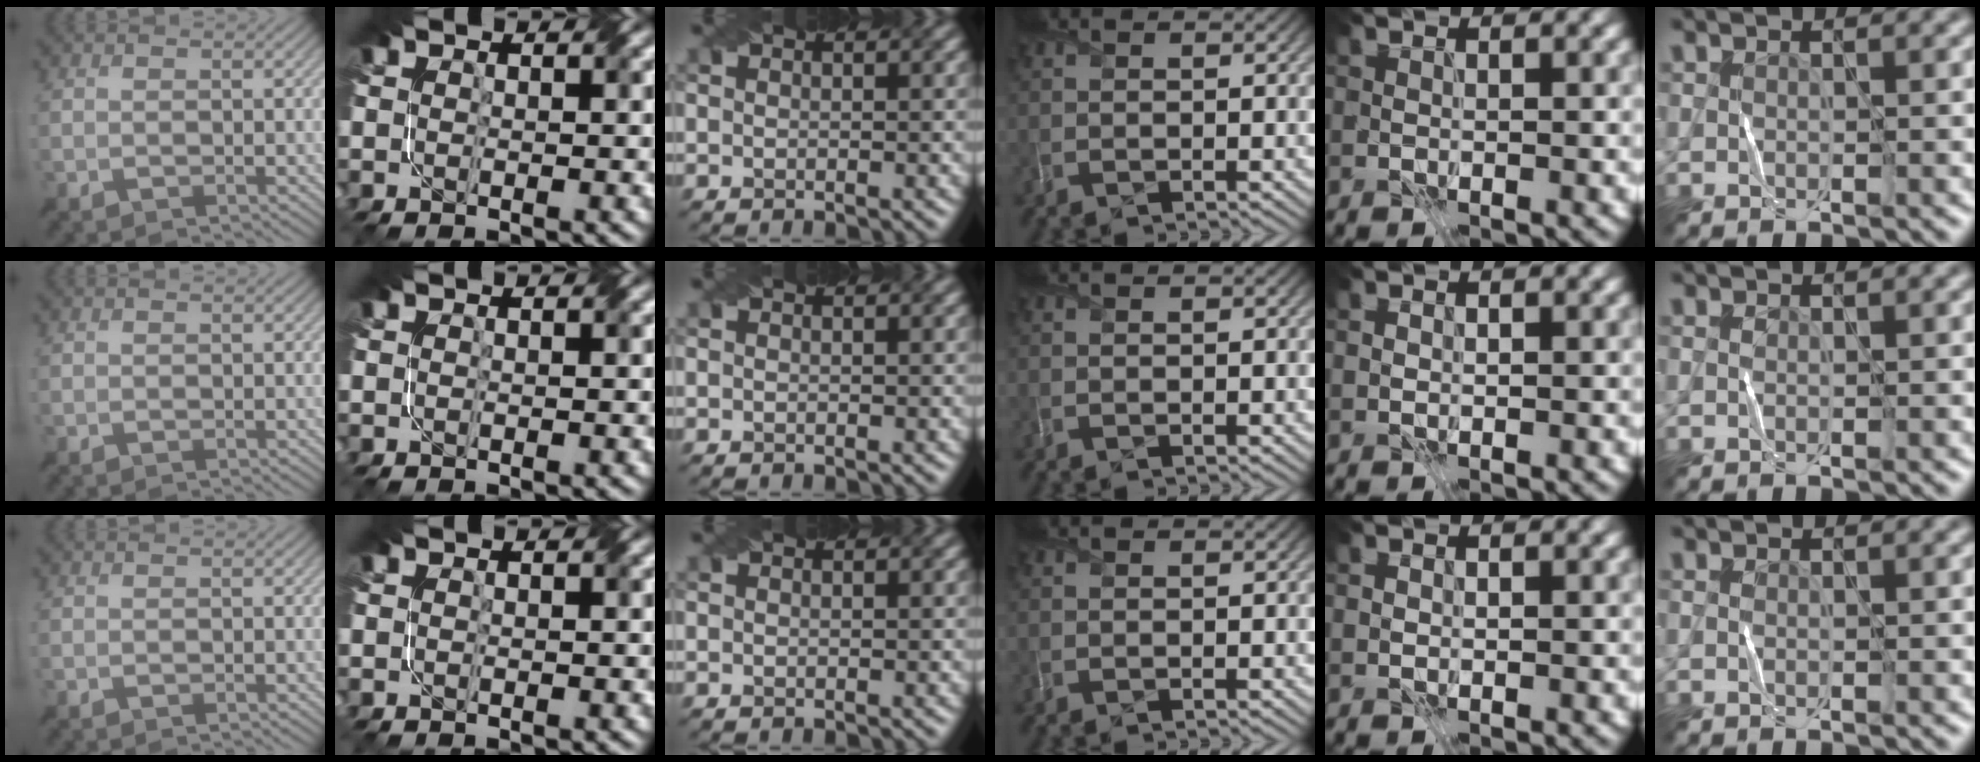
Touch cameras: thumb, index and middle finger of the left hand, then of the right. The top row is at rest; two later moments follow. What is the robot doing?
{"motion": "fold", "object": "file"}